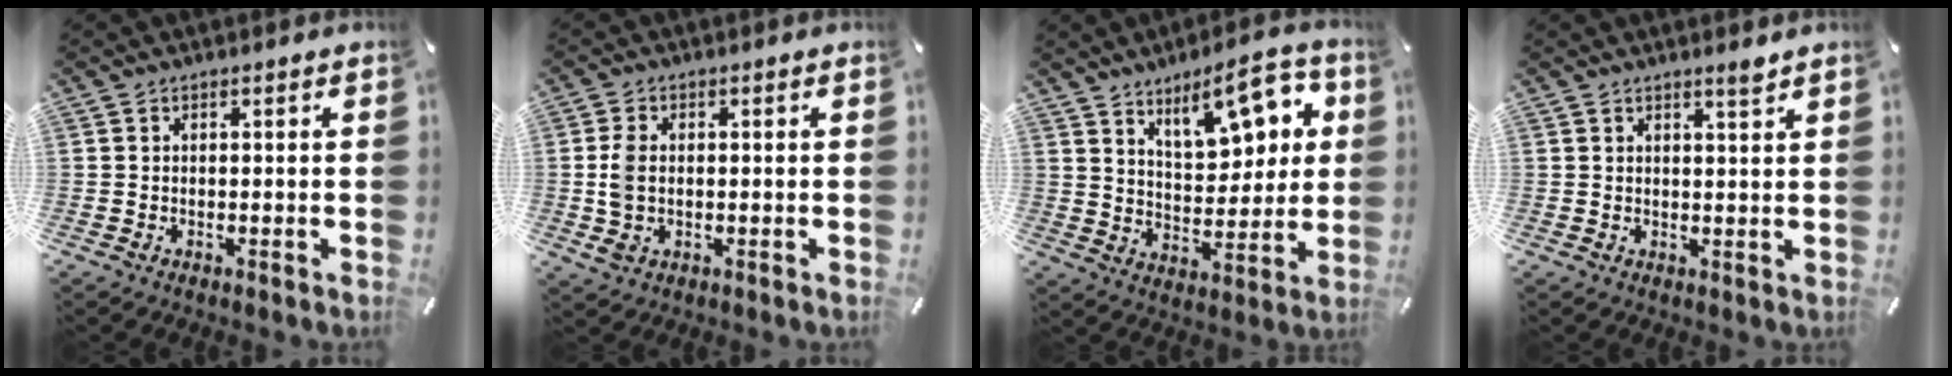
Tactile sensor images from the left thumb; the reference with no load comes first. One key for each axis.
{"total": 5.9, "fx": -0.1, "fy": 4.0, "fz": 4.4, "tx": -0.107, "ty": 0.001, "tz": -0.005}
{"total": 14.1, "fx": 8.7, "fy": 6.4, "fz": 9.1, "tx": -0.119, "ty": -0.044, "tz": 0.147}
{"total": 2.3, "fx": 2.0, "fy": 0.0, "fz": 1.2, "tx": -0.019, "ty": -0.011, "tz": 0.034}